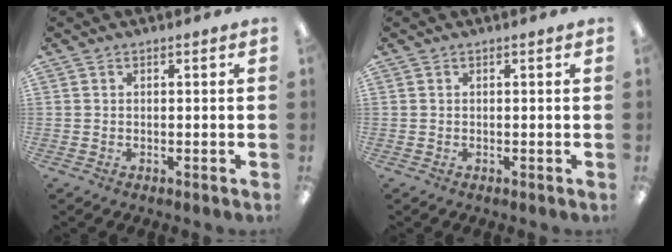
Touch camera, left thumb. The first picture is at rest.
{"total": 0.0}